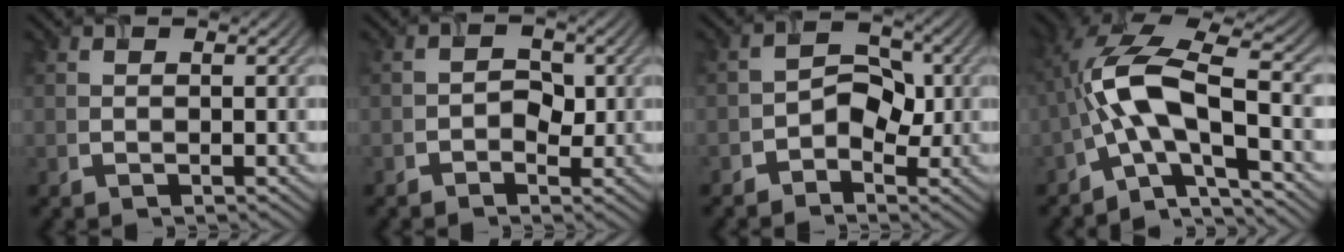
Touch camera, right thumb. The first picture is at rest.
{"total": 1.6, "force": [-0.7, 1.1, 0.9], "torque": [-0.010, 0.002, -0.016]}
{"total": 3.5, "force": [-1.5, 2.3, 2.1], "torque": [-0.025, 0.007, -0.032]}
{"total": 11.2, "force": [-2.6, 4.4, 10.0], "torque": [-0.194, 0.015, -0.064]}